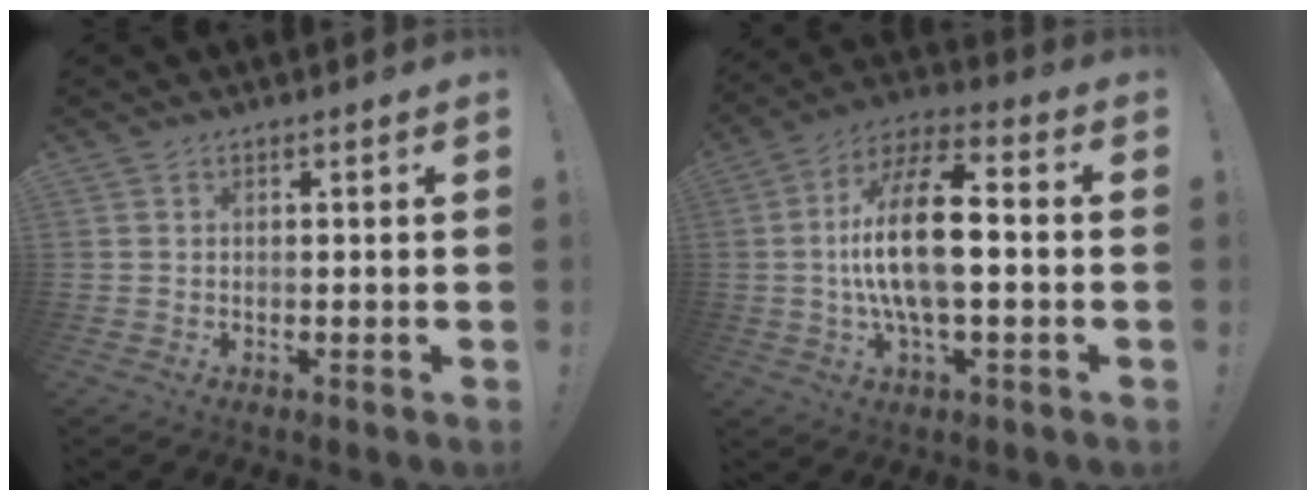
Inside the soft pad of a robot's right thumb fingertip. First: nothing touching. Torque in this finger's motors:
{"motor_torque": [2.45, 2.56, 0.39, -0.01, 0.29]}